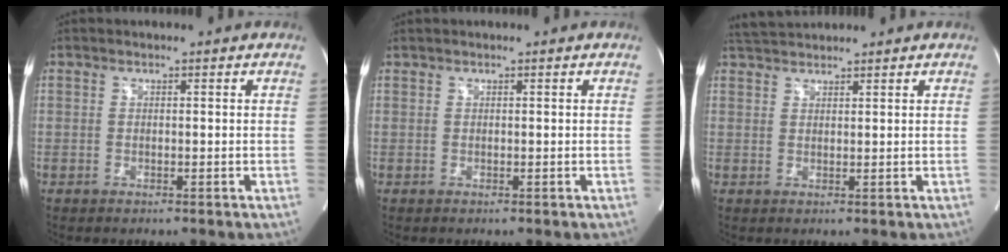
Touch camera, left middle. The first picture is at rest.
{"total": 0.0}
{"total": 3.6, "force": [3.5, 0.3, 0.7], "torque": [-0.022, 0.026, 0.069]}